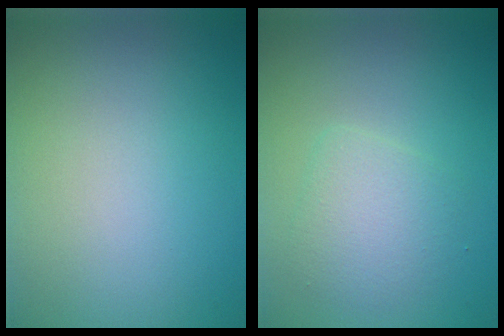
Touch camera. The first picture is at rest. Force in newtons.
{"total": 2.7, "press": 2.7, "slide": 0.1}